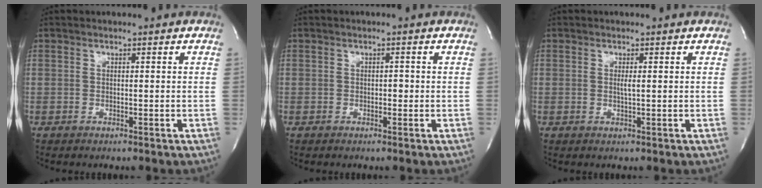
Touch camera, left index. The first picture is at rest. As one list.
[{"total": 0.8, "force": [-0.1, 0.5, 0.6], "torque": [-0.005, 0.003, -0.002]}, {"total": 1.0, "force": [0.1, -0.1, 1.0], "torque": [-0.025, -0.002, 0.003]}]